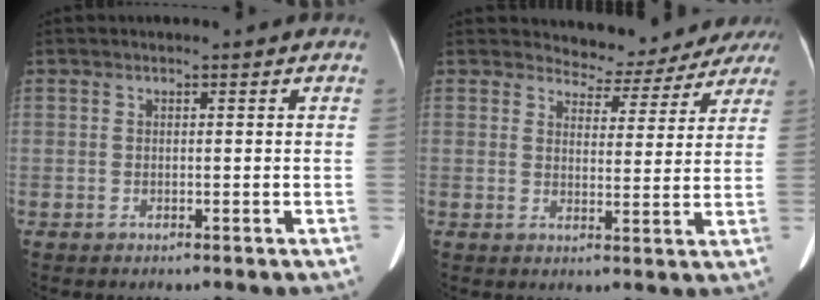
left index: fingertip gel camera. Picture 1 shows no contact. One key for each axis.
{"total": 9.3, "fx": 8.9, "fy": 2.9, "fz": -0.3, "tx": 0.020, "ty": -0.003, "tz": 0.092}